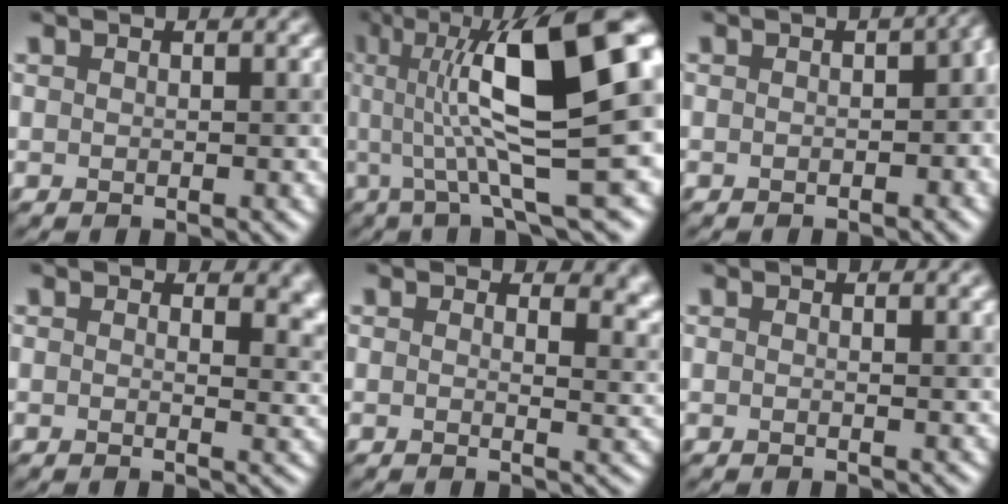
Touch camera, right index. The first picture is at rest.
{"total": 14.3, "force": [2.2, 3.7, 13.7], "torque": [-0.205, 0.016, 0.031]}
{"total": 4.8, "force": [-0.4, 2.4, 4.1], "torque": [-0.014, 0.005, -0.008]}
{"total": 4.9, "force": [1.5, 2.6, 3.9], "torque": [-0.017, 0.005, 0.003]}
{"total": 5.6, "force": [2.4, 2.9, 4.2], "torque": [-0.028, 0.010, 0.005]}
{"total": 1.7, "force": [0.4, 0.7, 1.5], "torque": [-0.016, -0.001, -0.013]}